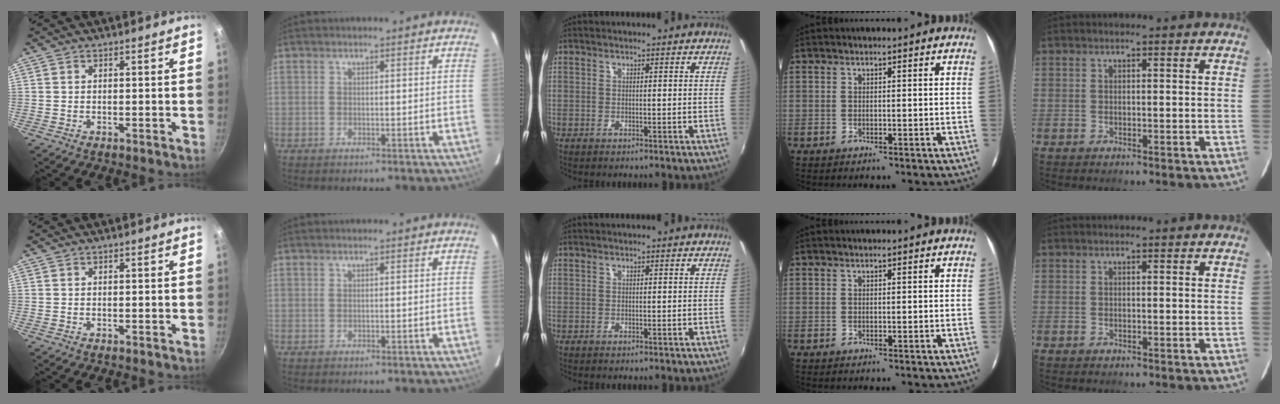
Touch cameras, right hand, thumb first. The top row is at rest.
{}